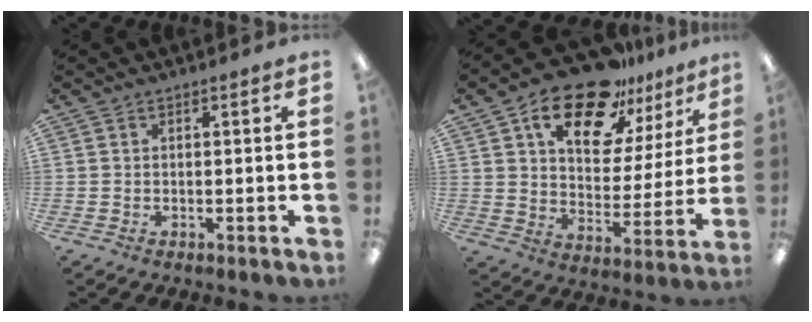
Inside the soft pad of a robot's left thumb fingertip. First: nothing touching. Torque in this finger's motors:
{"motor_torque": [0.38, 0.48, 1.39, -1.38, 0.26]}